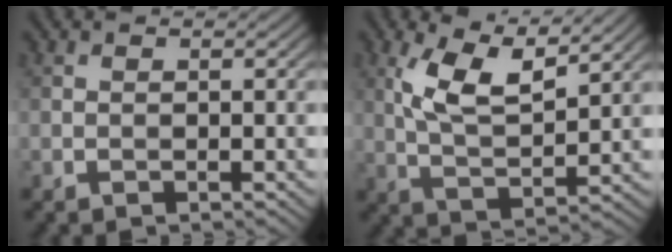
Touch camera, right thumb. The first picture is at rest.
{"total": 8.2, "force": [4.1, 2.8, 6.5], "torque": [-0.140, 0.001, 0.082]}